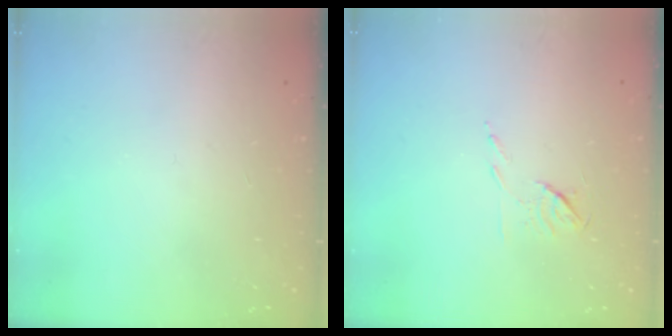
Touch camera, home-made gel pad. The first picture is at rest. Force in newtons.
{"total": 5.4, "press": 5.3, "slide": 0.9}